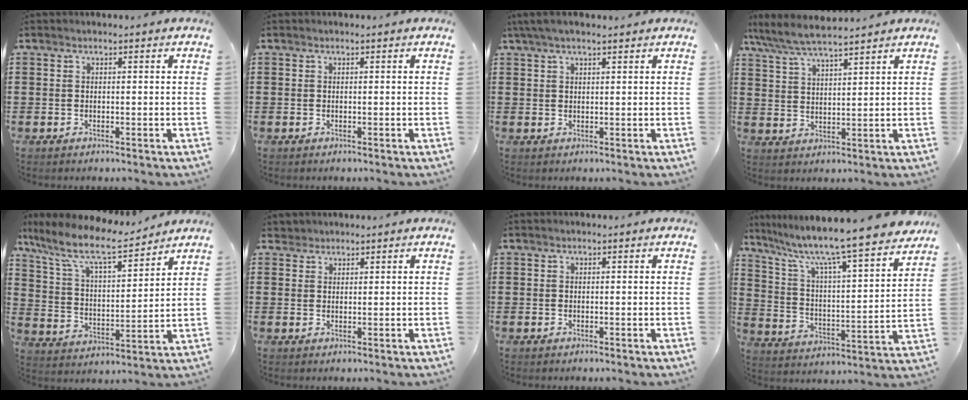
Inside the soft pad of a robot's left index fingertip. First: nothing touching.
{"total": 0.0}
{"total": 2.6, "force": [1.8, 0.5, 1.8], "torque": [-0.037, 0.005, 0.033]}
{"total": 6.0, "force": [5.4, 0.6, 2.6], "torque": [-0.067, -0.019, 0.096]}
{"total": 9.3, "force": [7.5, 1.7, 5.3], "torque": [-0.132, -0.037, 0.125]}
{"total": 1.5, "force": [1.4, 0.6, -0.1], "torque": [-0.001, 0.003, 0.029]}
{"total": 0.0}
{"total": 9.2, "force": [7.9, -0.2, 4.7], "torque": [-0.123, -0.065, 0.125]}